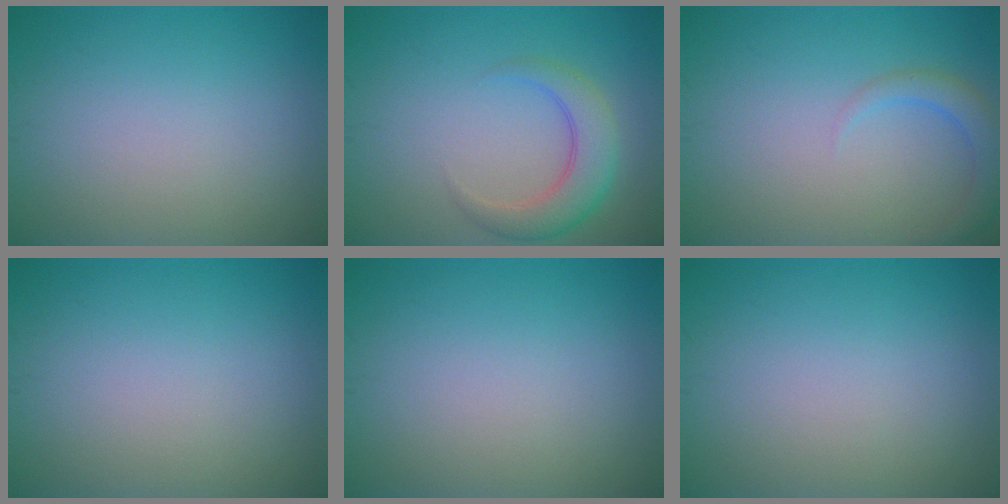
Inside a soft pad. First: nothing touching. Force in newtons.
{"total": 4.1, "press": 4.1, "slide": 0.3}
{"total": 2.4, "press": 2.4, "slide": 0.2}
{"total": 0.0}
{"total": 0.0}
{"total": 0.0}